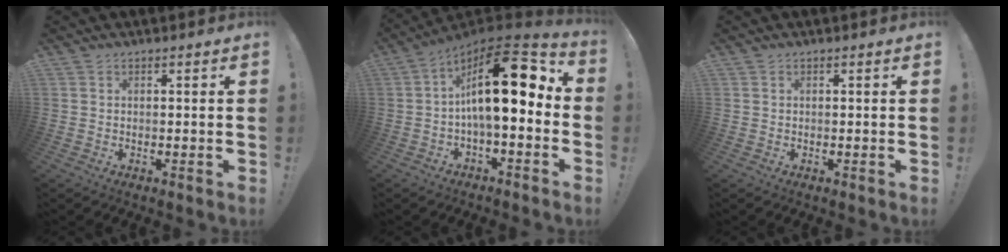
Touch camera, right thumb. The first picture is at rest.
{"total": 19.9, "force": [3.5, 7.1, 18.2], "torque": [-0.297, -0.013, 0.055]}
{"total": 0.0}